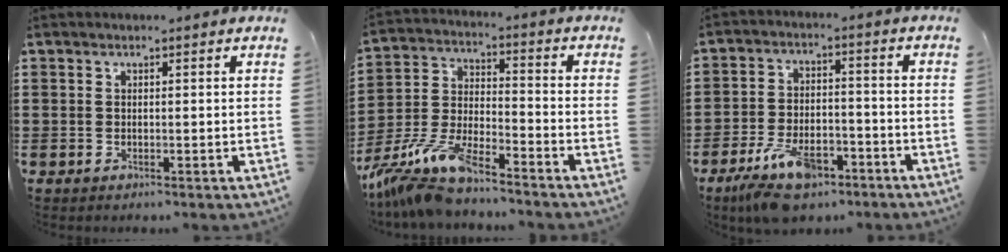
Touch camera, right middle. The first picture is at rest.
{"total": 10.4, "force": [-9.2, 1.5, 4.5], "torque": [-0.103, 0.006, -0.187]}
{"total": 9.2, "force": [-6.7, 3.8, 5.1], "torque": [-0.098, 0.013, -0.124]}